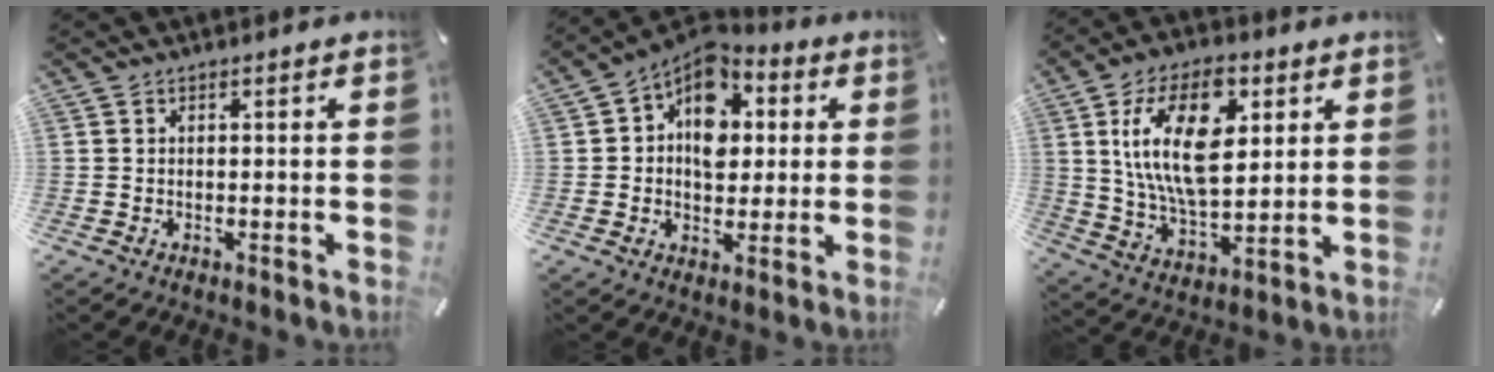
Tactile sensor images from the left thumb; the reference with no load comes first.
{"total": 11.4, "force": [2.1, 8.9, 6.7], "torque": [-0.107, -0.015, 0.036]}
{"total": 18.5, "force": [5.9, 10.4, 14.1], "torque": [-0.289, -0.003, 0.097]}